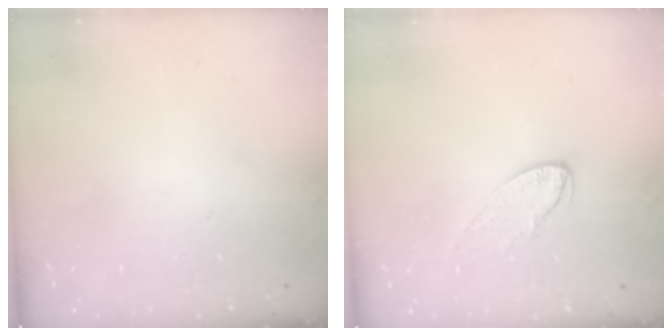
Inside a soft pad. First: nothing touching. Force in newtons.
{"total": 5.6, "press": 5.6, "slide": 0.1}